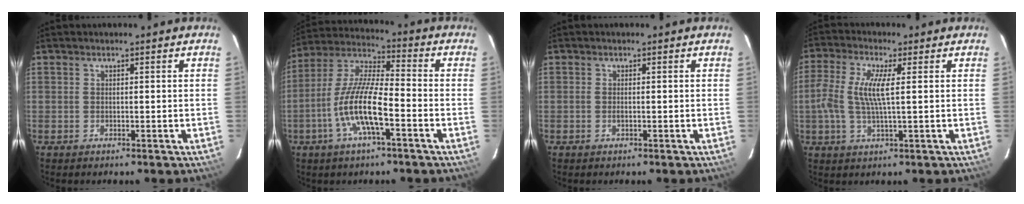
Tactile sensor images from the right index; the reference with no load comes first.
{"total": 11.0, "force": [-4.2, 2.3, 9.9], "torque": [-0.209, -0.001, -0.081]}
{"total": 0.6, "force": [-0.1, 0.3, 0.5], "torque": [-0.011, 0.001, -0.002]}
{"total": 8.1, "force": [0.6, 1.7, 7.9], "torque": [-0.166, 0.004, 0.008]}